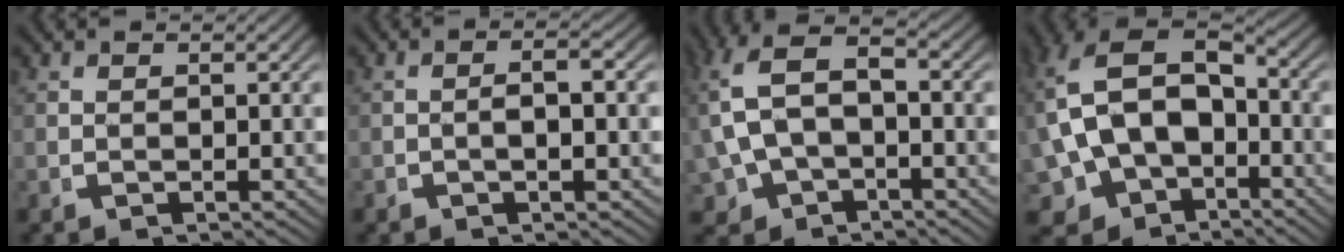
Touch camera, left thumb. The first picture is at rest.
{"total": 1.9, "force": [-0.5, 0.6, 1.7], "torque": [-0.032, 0.001, -0.008]}
{"total": 8.1, "force": [-0.5, 5.8, 5.6], "torque": [-0.144, -0.021, 0.007]}
{"total": 14.6, "force": [-1.5, 11.6, 8.7], "torque": [-0.211, -0.064, -0.008]}